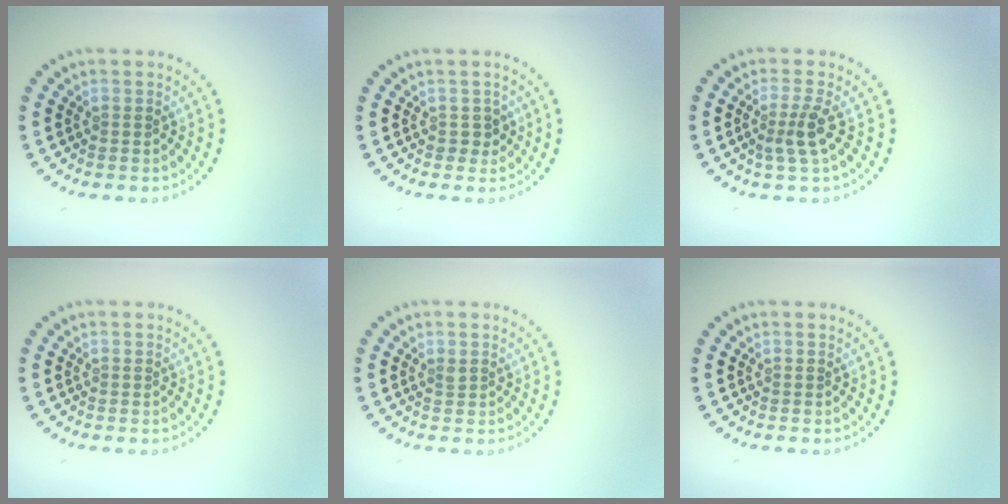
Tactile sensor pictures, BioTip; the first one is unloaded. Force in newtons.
{"total": 1.1, "press": 1.0, "slide": 0.6}
{"total": 2.4, "press": 1.7, "slide": 1.6}
{"total": 0.0}
{"total": 0.5, "press": 0.5, "slide": 0.3}
{"total": 0.0}